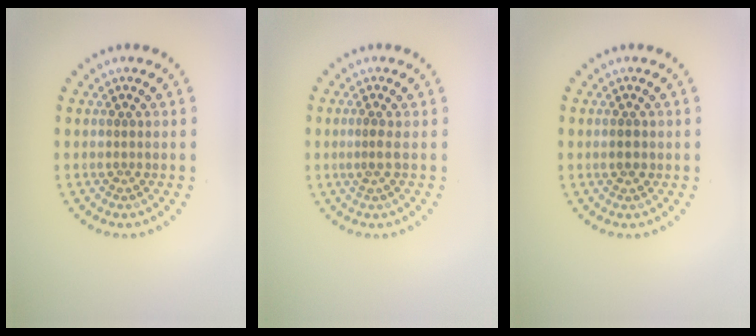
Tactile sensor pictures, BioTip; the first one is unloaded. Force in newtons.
{"total": 1.0, "press": 0.4, "slide": 0.9}
{"total": 1.1, "press": 1.1, "slide": 0.1}